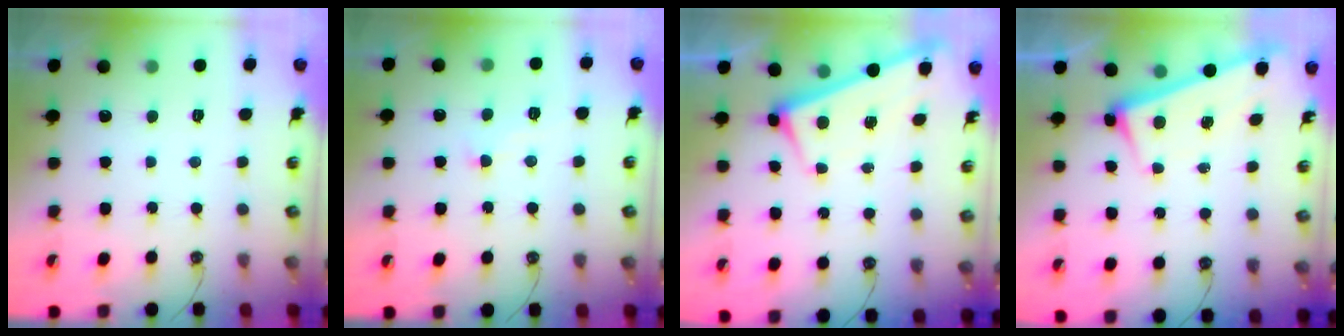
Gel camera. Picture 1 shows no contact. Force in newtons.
{"total": 1.2, "press": 1.0, "slide": 0.7}
{"total": 2.8, "press": 2.8, "slide": 0.5}
{"total": 2.9, "press": 2.8, "slide": 0.6}